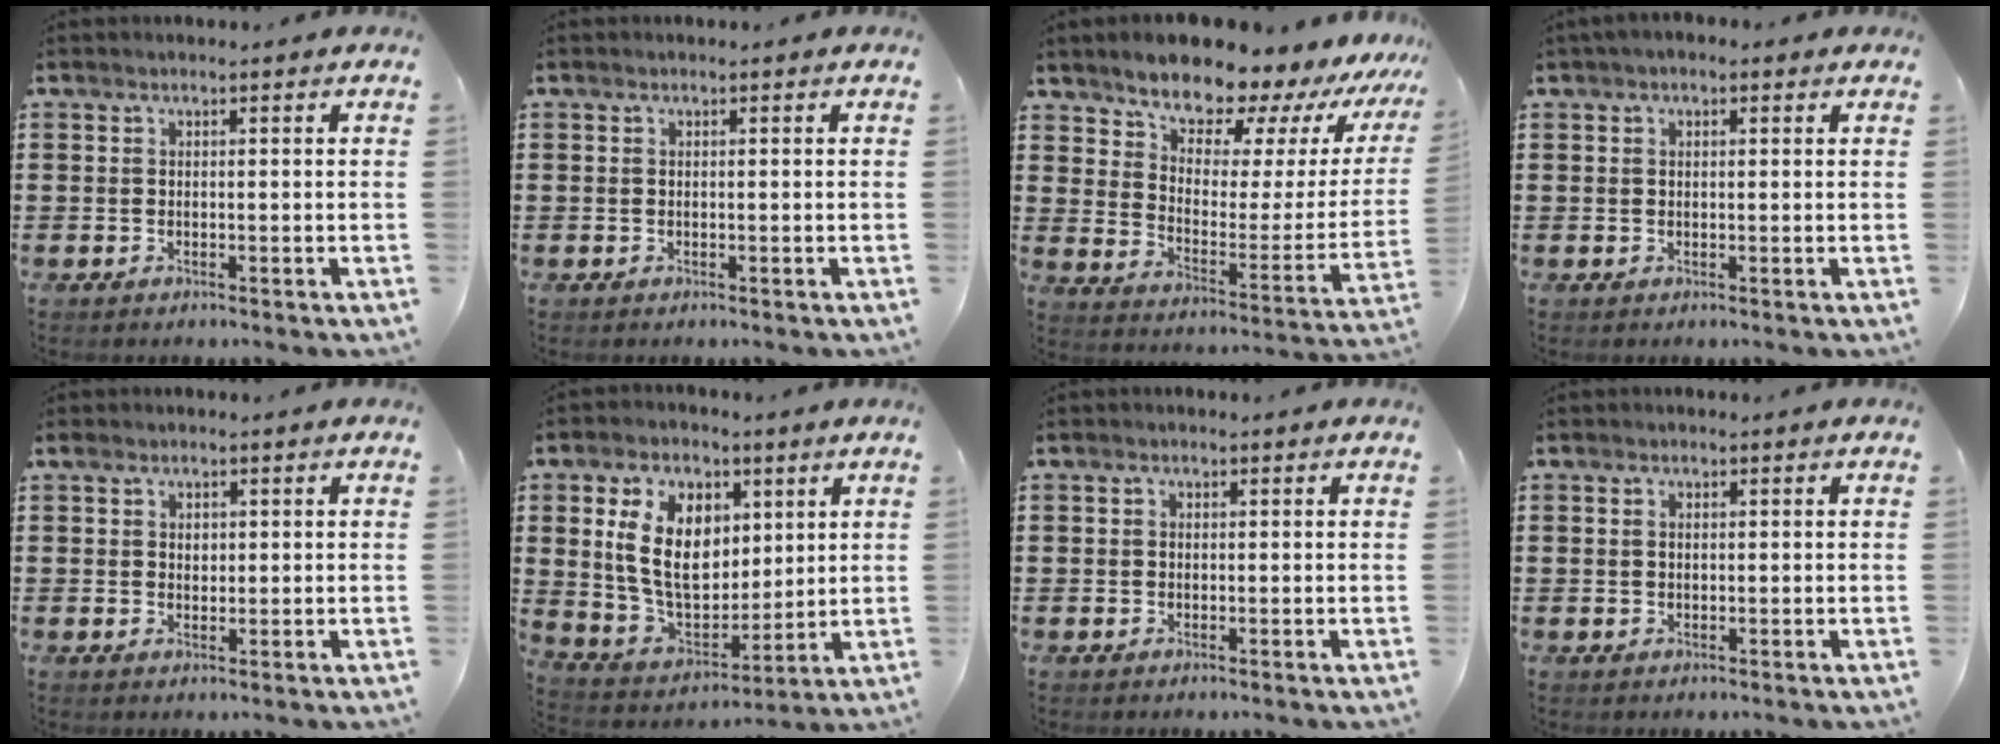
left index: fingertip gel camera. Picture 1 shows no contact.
{"total": 0.0}
{"total": 10.6, "force": [9.8, 3.1, 2.6], "torque": [-0.074, -0.085, 0.167]}
{"total": 1.4, "force": [0.4, 1.0, 0.8], "torque": [-0.019, 0.008, 0.007]}
{"total": 1.4, "force": [0.4, 1.1, 0.9], "torque": [-0.011, 0.005, 0.005]}
{"total": 12.0, "force": [4.0, 7.9, 8.1], "torque": [-0.196, 0.009, 0.073]}
{"total": 0.9, "force": [0.0, 0.9, 0.1], "torque": [-0.007, 0.006, -0.001]}
{"total": 1.1, "force": [0.2, 0.8, 0.7], "torque": [-0.017, 0.007, 0.003]}